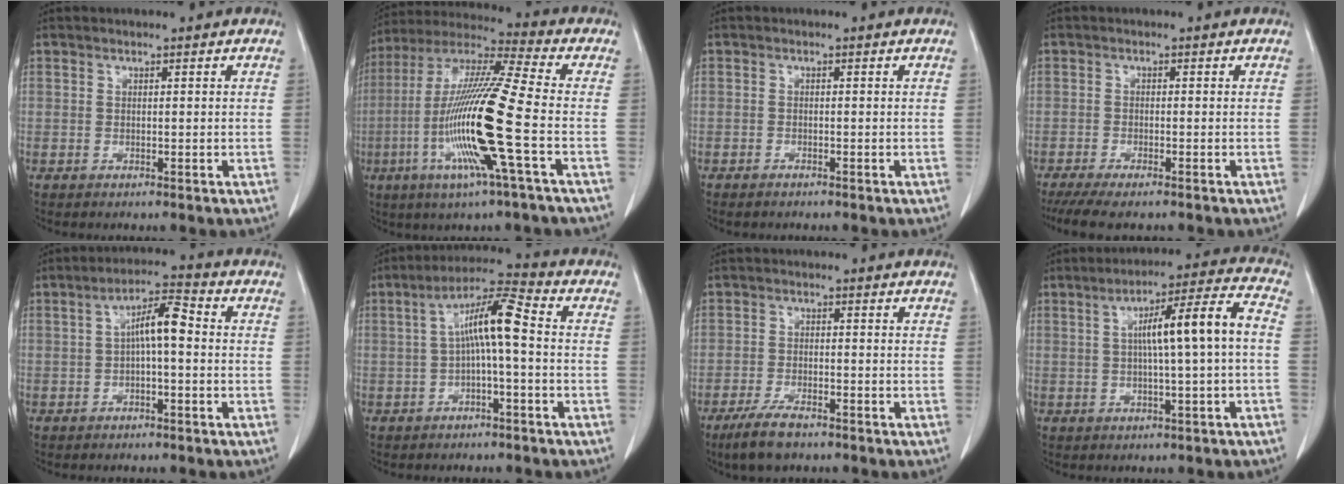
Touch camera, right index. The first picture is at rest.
{"total": 18.1, "force": [-4.5, -0.6, 17.5], "torque": [-0.353, -0.011, -0.096]}
{"total": 0.9, "force": [-0.8, 0.3, 0.2], "torque": [-0.002, 0.000, -0.009]}
{"total": 7.2, "force": [-5.8, 1.2, 4.1], "torque": [-0.054, -0.012, -0.089]}
{"total": 6.1, "force": [0.2, 1.4, 6.0], "torque": [-0.104, 0.027, 0.002]}
{"total": 8.4, "force": [0.1, 0.9, 8.4], "torque": [-0.149, 0.034, 0.000]}
{"total": 3.3, "force": [-2.4, 1.2, 2.0], "torque": [-0.043, -0.002, -0.039]}
{"total": 10.6, "force": [0.5, -0.1, 10.6], "torque": [-0.166, 0.025, 0.009]}